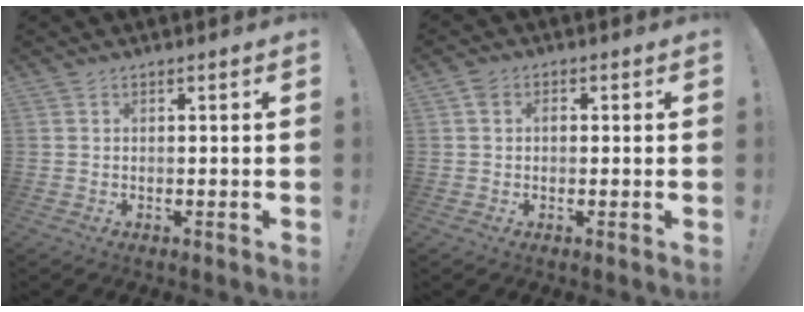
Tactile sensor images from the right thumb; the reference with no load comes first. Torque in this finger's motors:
{"motor_torque": [-0.12, 0.22, 0.35, 0.09, 0.08]}